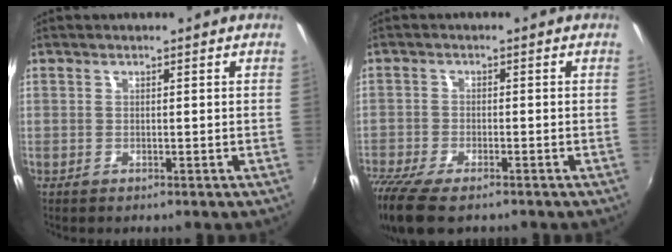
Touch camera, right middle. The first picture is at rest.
{"total": 11.6, "force": [-8.6, 3.7, 6.9], "torque": [-0.173, -0.054, -0.160]}